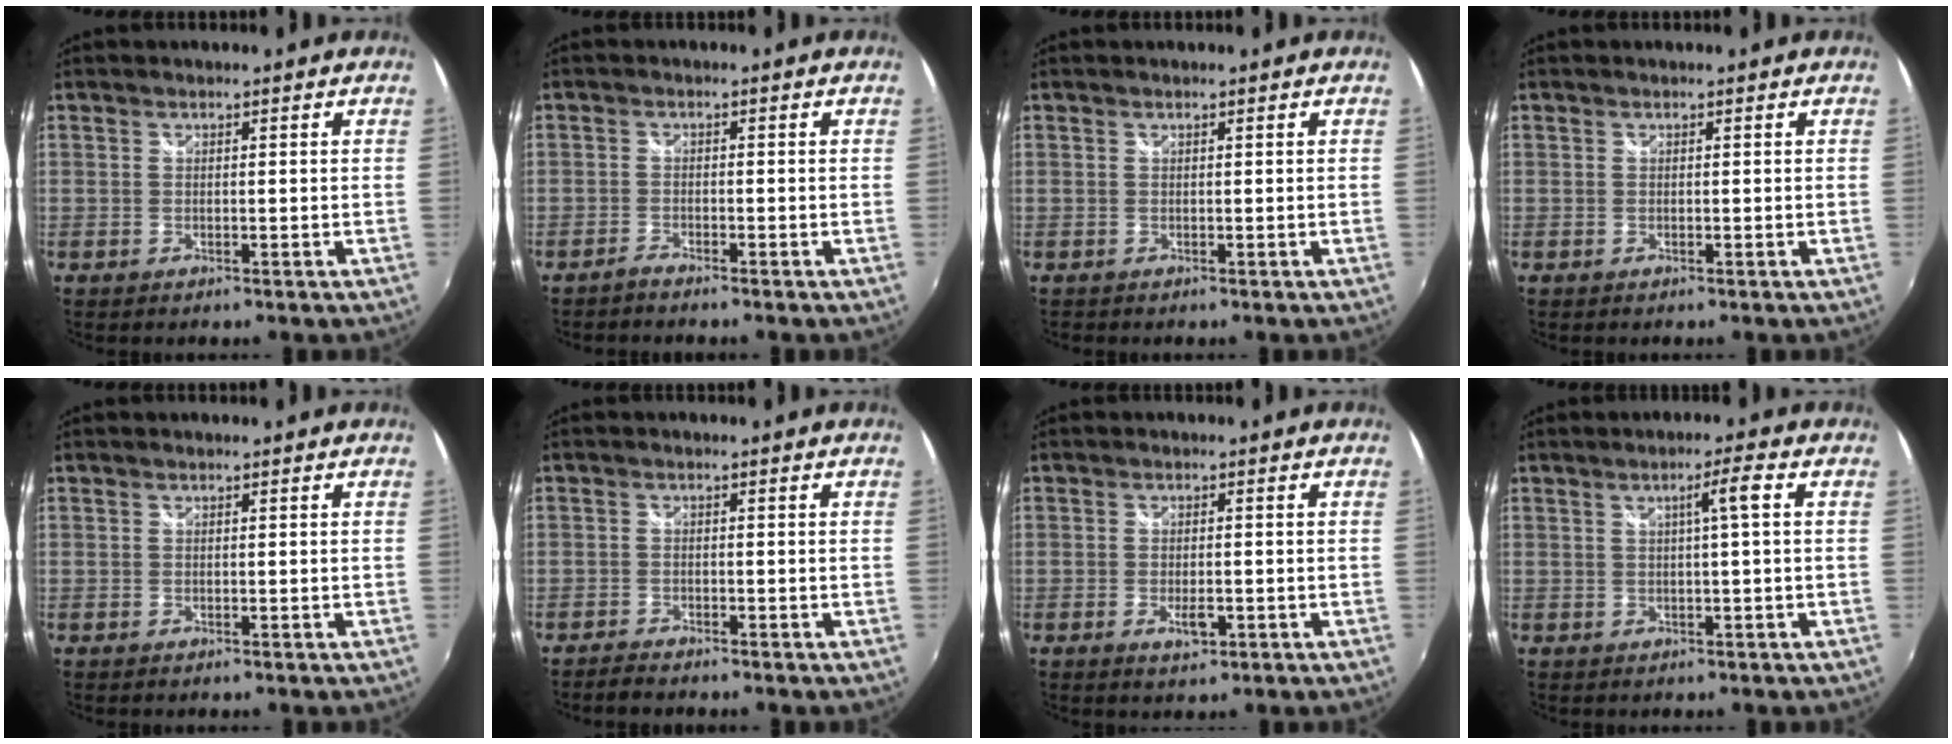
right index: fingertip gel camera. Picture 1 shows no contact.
{"total": 1.5, "force": [-1.4, 0.0, 0.3], "torque": [-0.013, -0.004, -0.032]}
{"total": 0.0}
{"total": 0.0}
{"total": 0.0}
{"total": 2.3, "force": [-2.2, 0.4, 0.5], "torque": [-0.021, -0.009, -0.045]}
{"total": 3.2, "force": [-1.2, 1.5, 2.6], "torque": [-0.049, -0.006, -0.020]}
{"total": 3.3, "force": [0.6, -0.5, 3.2], "torque": [-0.056, 0.005, 0.011]}